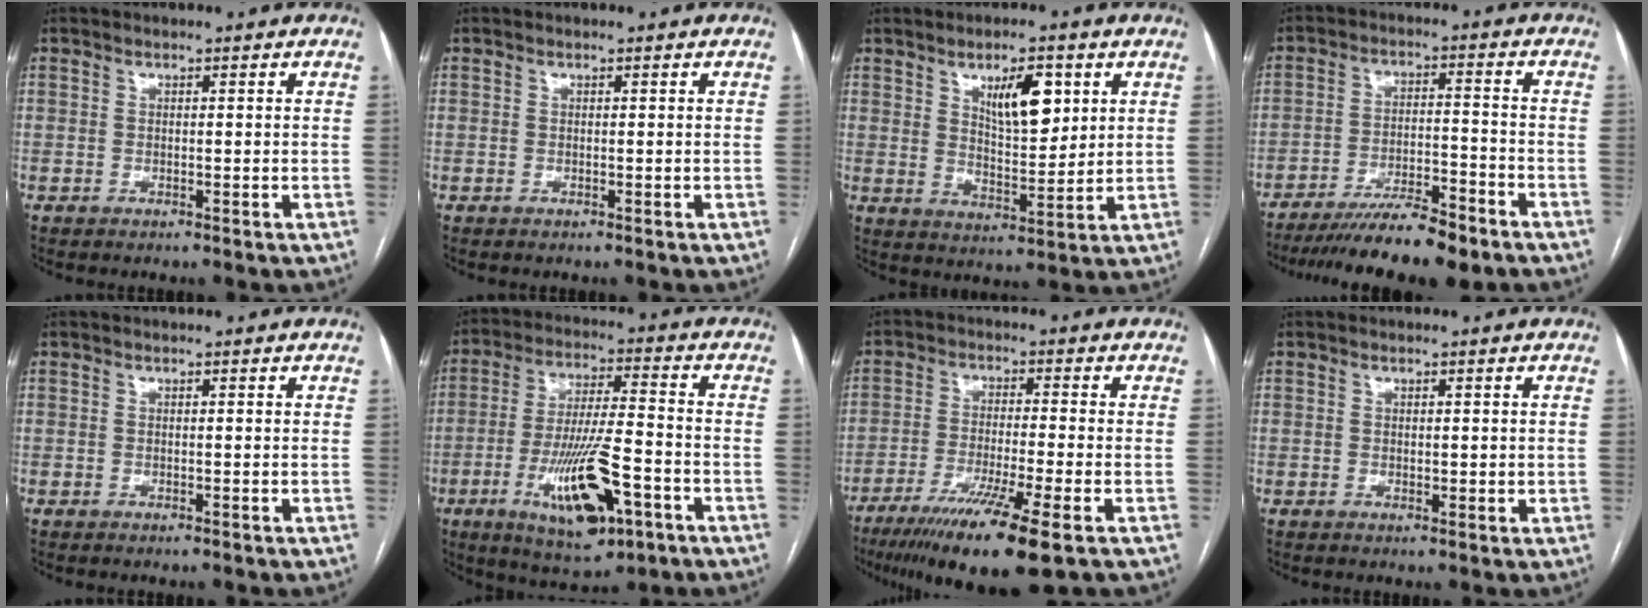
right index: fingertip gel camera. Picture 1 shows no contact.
{"total": 0.0}
{"total": 8.5, "force": [3.7, 2.9, 7.1], "torque": [-0.117, 0.000, 0.066]}
{"total": 11.8, "force": [-9.7, 1.3, 6.6], "torque": [-0.098, -0.013, -0.157]}
{"total": 0.0}
{"total": 14.8, "force": [-5.9, 3.3, 13.1], "torque": [-0.245, -0.013, -0.093]}
{"total": 12.5, "force": [-7.5, -0.4, 10.0], "torque": [-0.176, -0.034, -0.126]}
{"total": 1.3, "force": [0.2, 0.8, 1.0], "torque": [-0.011, -0.003, 0.003]}